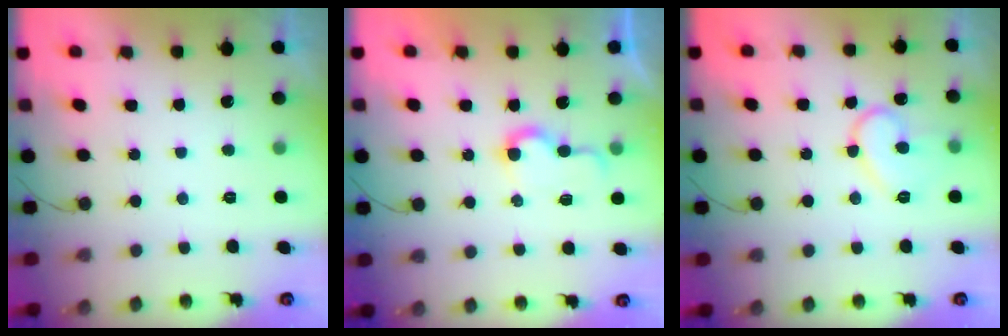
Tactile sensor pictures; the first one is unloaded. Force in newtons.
{"total": 5.1, "press": 5.1, "slide": 0.6}
{"total": 11.4, "press": 11.3, "slide": 0.9}